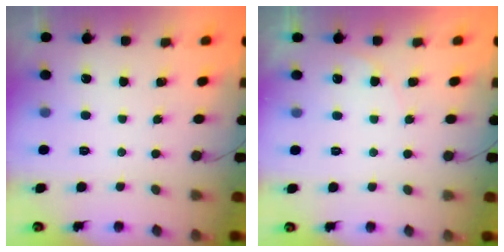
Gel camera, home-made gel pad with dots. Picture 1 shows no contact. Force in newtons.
{"total": 3.4, "press": 3.4, "slide": 0.1}